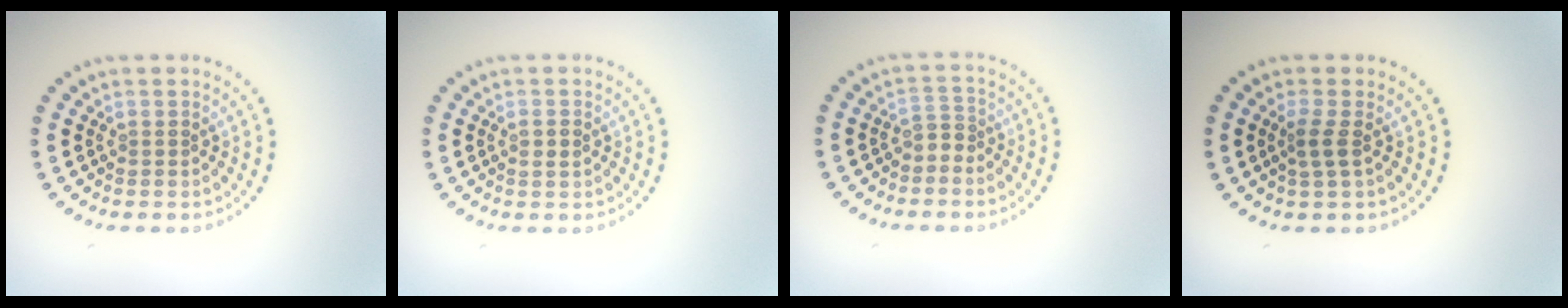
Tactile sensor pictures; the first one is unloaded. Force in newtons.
{"total": 1.1, "press": 1.0, "slide": 0.3}
{"total": 1.4, "press": 1.0, "slide": 0.9}
{"total": 1.6, "press": 1.2, "slide": 1.0}